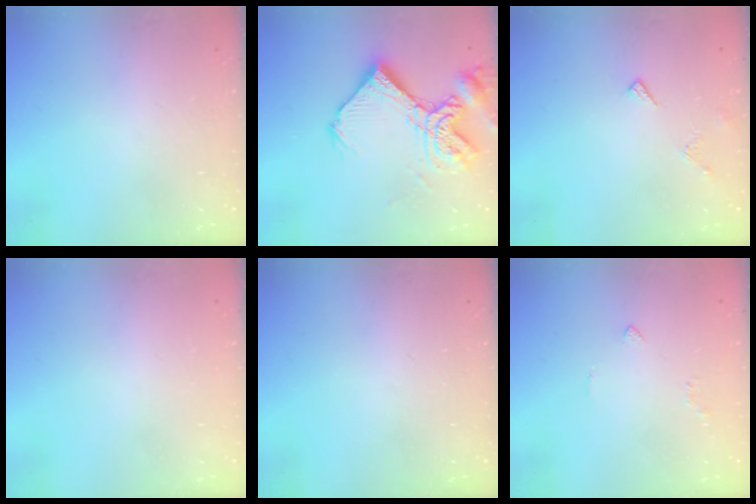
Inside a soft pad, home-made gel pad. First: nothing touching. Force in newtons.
{"total": 17.3, "press": 17.2, "slide": 2.0}
{"total": 6.9, "press": 6.8, "slide": 1.0}
{"total": 1.8, "press": 1.8, "slide": 0.1}
{"total": 0.0}
{"total": 2.2, "press": 2.1, "slide": 0.5}